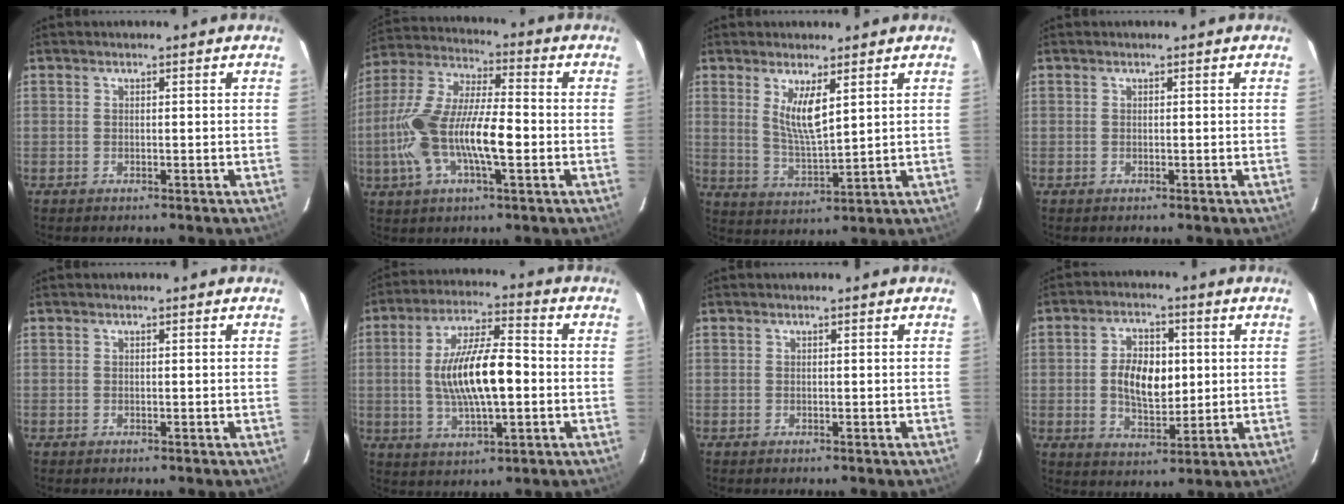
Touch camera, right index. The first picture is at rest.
{"total": 17.2, "force": [-3.4, 5.3, 16.0], "torque": [-0.320, 0.001, -0.067]}
{"total": 6.8, "force": [3.0, 1.6, 6.0], "torque": [-0.110, -0.015, 0.062]}
{"total": 0.0}
{"total": 0.0}
{"total": 13.8, "force": [-0.9, 4.5, 13.0], "torque": [-0.244, 0.004, -0.012]}
{"total": 0.0}
{"total": 9.3, "force": [0.5, 5.3, 7.6], "torque": [-0.139, 0.010, 0.014]}